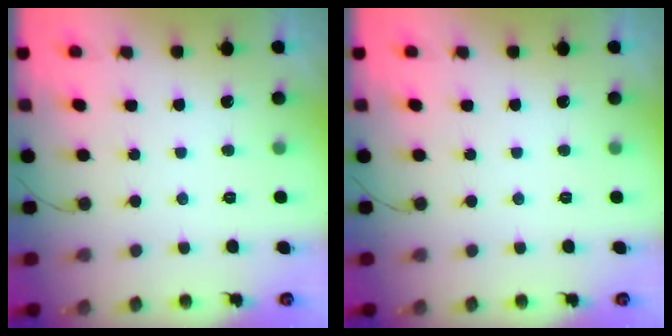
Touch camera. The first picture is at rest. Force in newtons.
{"total": 0.0}